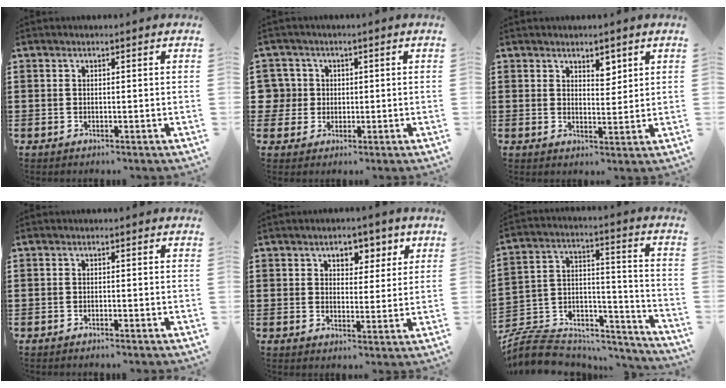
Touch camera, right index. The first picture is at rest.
{"total": 4.0, "force": [0.3, 4.0, 0.5], "torque": [-0.036, 0.010, 0.002]}
{"total": 3.1, "force": [2.4, 1.6, 1.1], "torque": [-0.012, 0.001, 0.041]}
{"total": 0.7, "force": [-0.7, -0.1, 0.2], "torque": [-0.005, -0.002, -0.014]}
{"total": 3.8, "force": [2.2, 2.8, 1.4], "torque": [-0.028, 0.007, 0.032]}
{"total": 7.5, "force": [-6.8, 2.9, 1.7], "torque": [-0.038, 0.004, -0.131]}